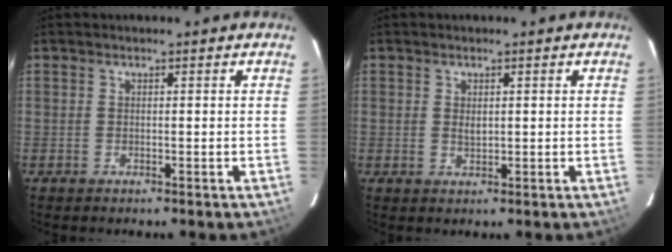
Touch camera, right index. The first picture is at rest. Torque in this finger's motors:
{"motor_torque": [0.02, 0.07, 0.02, 0.01]}